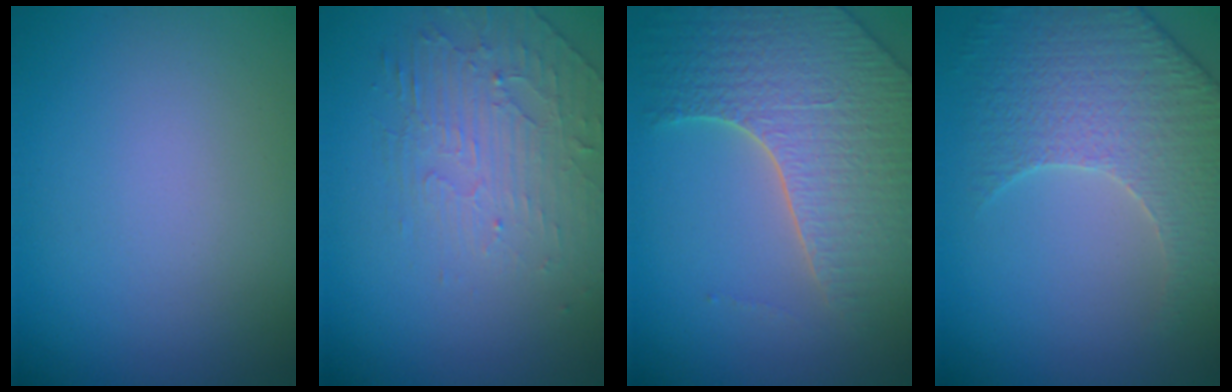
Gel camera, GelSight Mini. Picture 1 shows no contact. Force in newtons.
{"total": 2.2, "press": 1.5, "slide": 1.7}
{"total": 6.2, "press": 5.2, "slide": 3.4}
{"total": 4.7, "press": 4.6, "slide": 1.2}